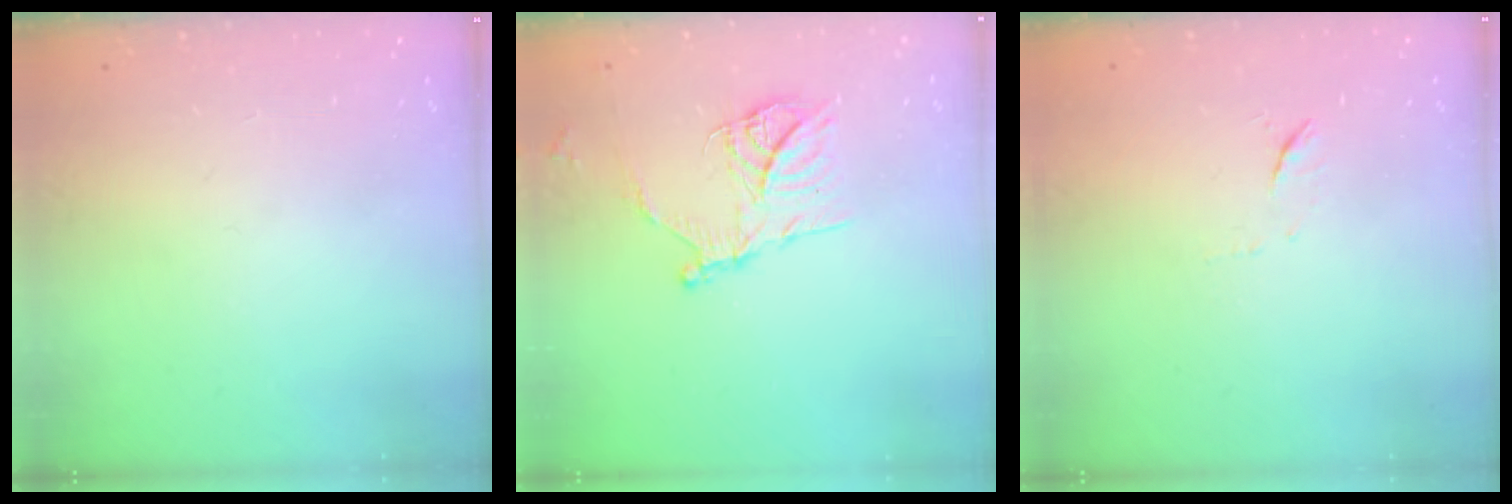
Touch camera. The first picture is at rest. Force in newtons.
{"total": 13.6, "press": 13.5, "slide": 1.3}
{"total": 5.0, "press": 4.8, "slide": 1.4}